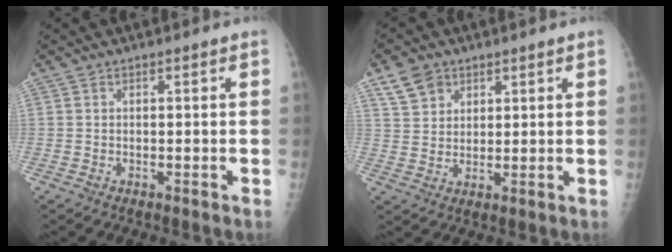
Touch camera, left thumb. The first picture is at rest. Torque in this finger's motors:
{"motor_torque": [0.07, 0.04, 0.38, -0.26, 0.02]}